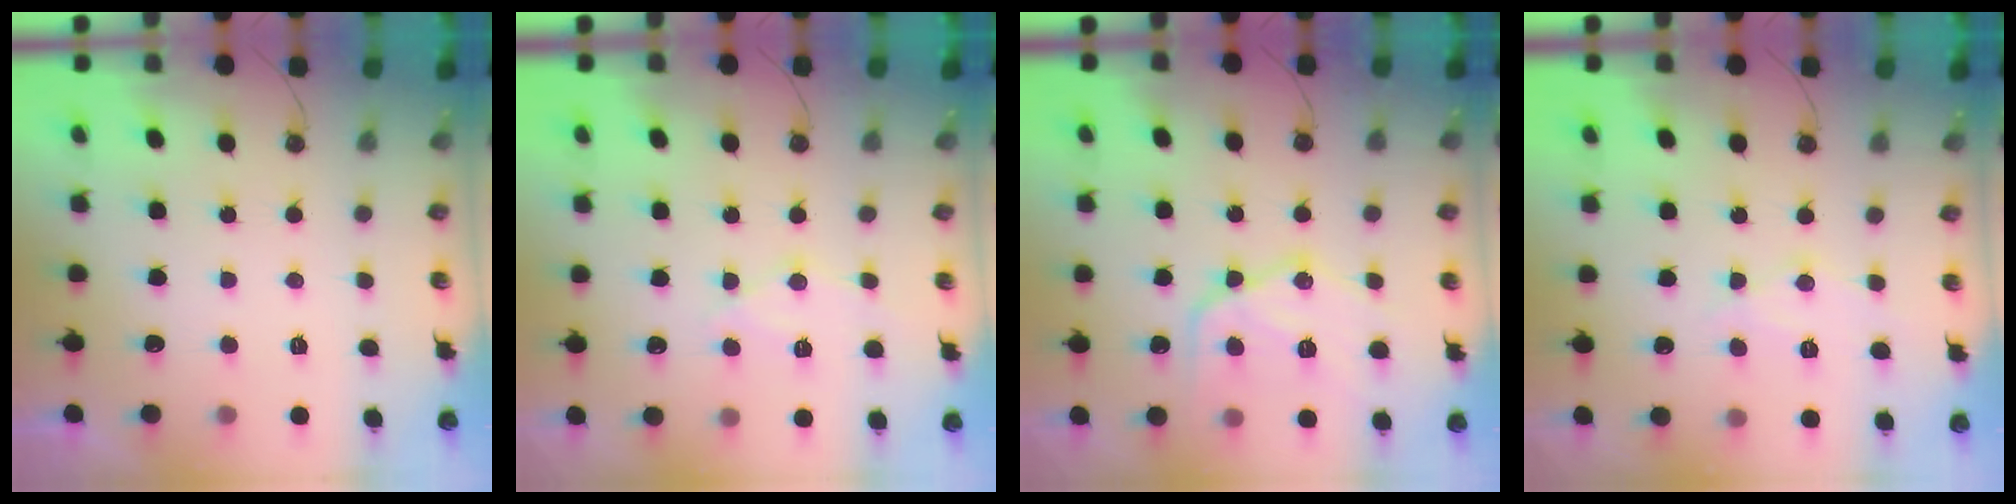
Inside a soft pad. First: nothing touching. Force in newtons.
{"total": 10.4, "press": 10.4, "slide": 0.8}
{"total": 16.0, "press": 16.0, "slide": 1.6}
{"total": 8.8, "press": 8.7, "slide": 0.7}